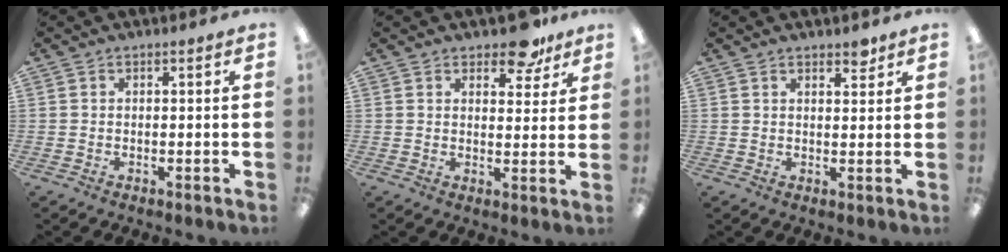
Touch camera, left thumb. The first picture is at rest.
{"total": 8.3, "force": [5.9, 3.9, 4.3], "torque": [-0.042, -0.029, 0.099]}
{"total": 2.7, "force": [2.3, 0.8, 1.2], "torque": [-0.009, -0.011, 0.038]}